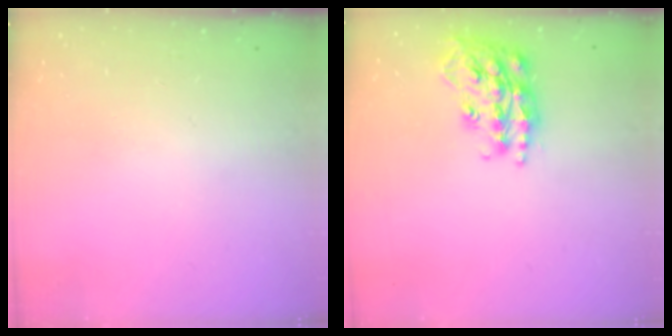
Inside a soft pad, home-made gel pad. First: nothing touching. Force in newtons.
{"total": 19.8, "press": 19.7, "slide": 1.2}